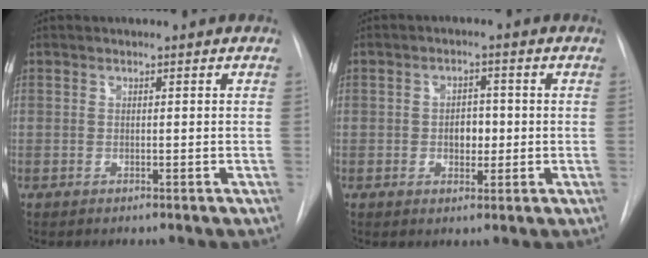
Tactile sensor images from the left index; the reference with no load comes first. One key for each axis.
{"total": 3.5, "fx": -0.7, "fy": 2.4, "fz": 2.5, "tx": -0.033, "ty": 0.002, "tz": -0.010}